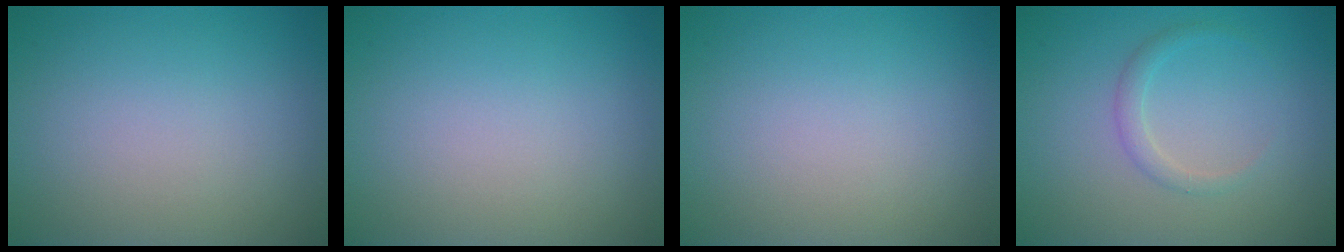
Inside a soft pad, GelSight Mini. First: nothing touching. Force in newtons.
{"total": 0.0}
{"total": 0.0}
{"total": 1.3, "press": 1.3, "slide": 0.0}